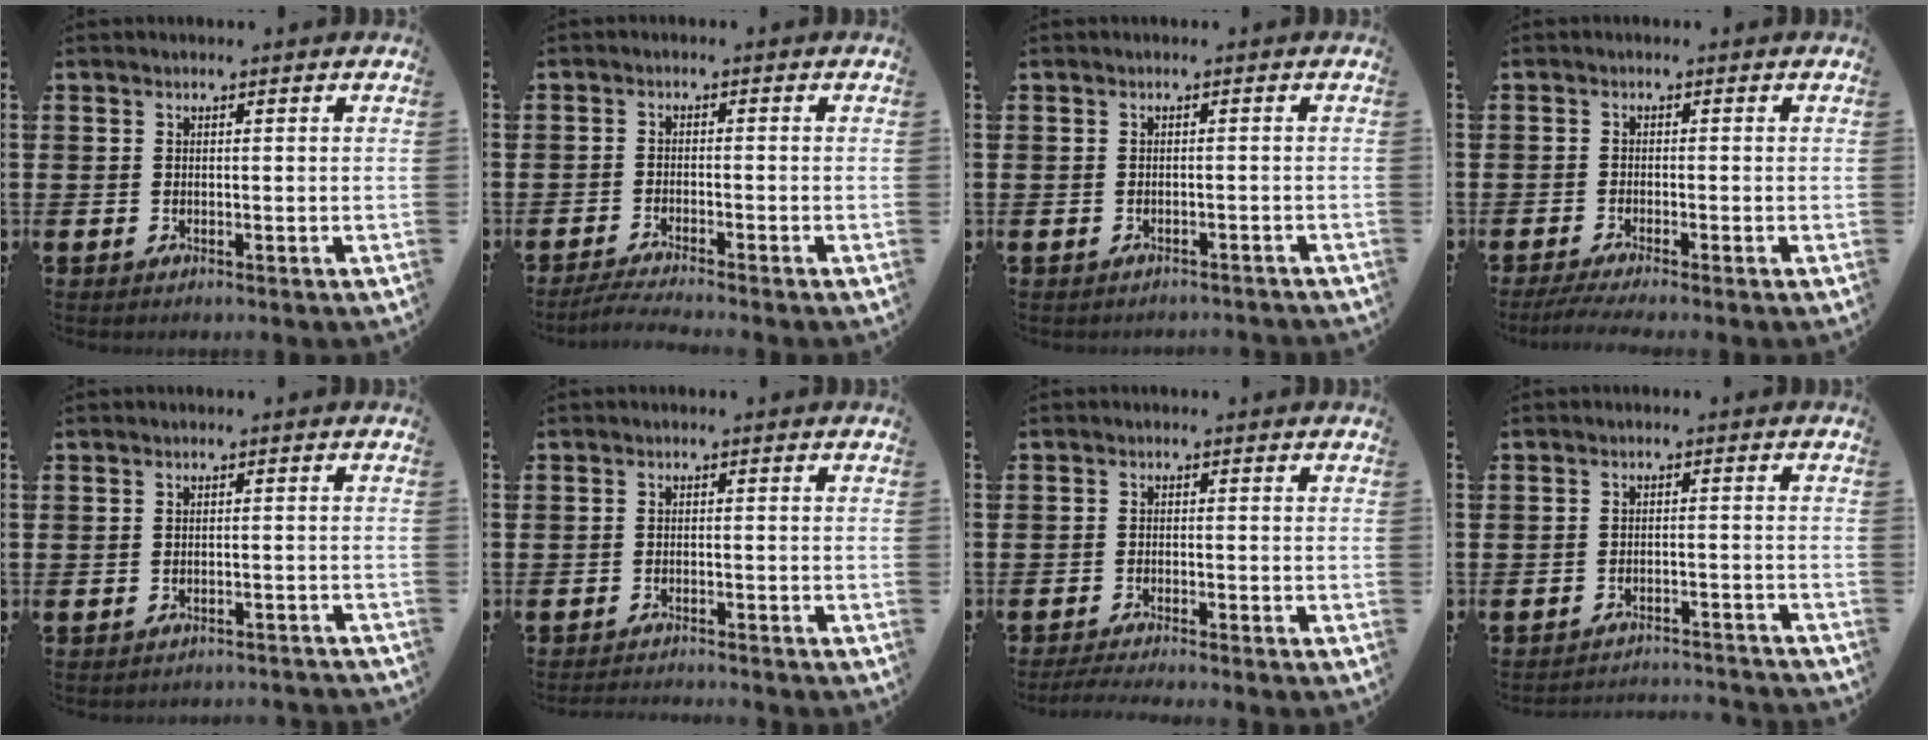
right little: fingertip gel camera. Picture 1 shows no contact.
{"total": 2.0, "force": [-1.7, -0.1, 1.0], "torque": [-0.016, 0.002, -0.032]}
{"total": 0.6, "force": [-0.6, 0.0, 0.0], "torque": [-0.002, -0.001, -0.014]}
{"total": 1.6, "force": [-1.1, 0.0, 1.2], "torque": [-0.018, 0.000, -0.020]}
{"total": 1.0, "force": [-1.0, -0.1, 0.0], "torque": [-0.003, 0.002, -0.021]}
{"total": 1.2, "force": [-1.2, -0.1, -0.1], "torque": [-0.001, 0.001, -0.024]}
{"total": 1.7, "force": [-1.5, -0.1, 0.8], "torque": [-0.011, 0.003, -0.028]}
{"total": 2.2, "force": [-2.2, -0.1, -0.1], "torque": [-0.003, 0.005, -0.049]}